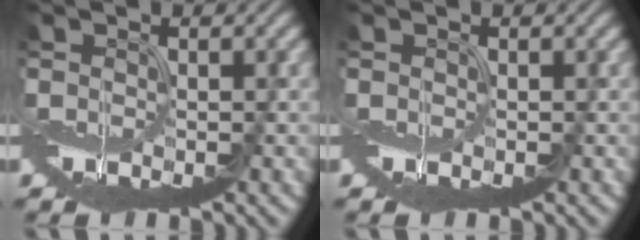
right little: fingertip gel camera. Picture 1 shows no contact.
{"total": 0.0}